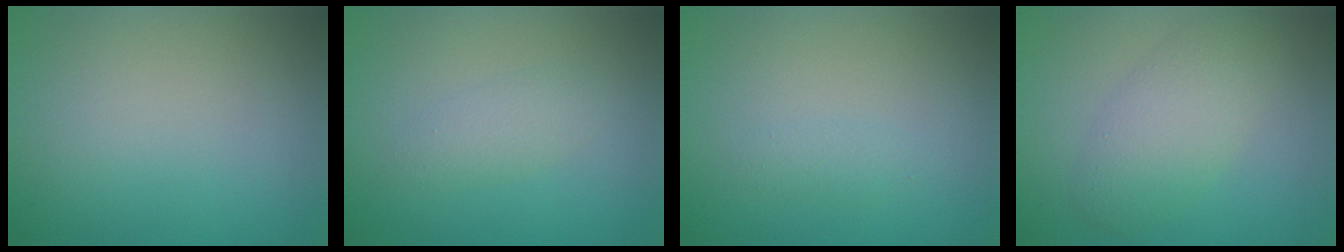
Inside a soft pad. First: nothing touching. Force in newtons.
{"total": 1.8, "press": 1.8, "slide": 0.0}
{"total": 0.8, "press": 0.8, "slide": 0.0}
{"total": 4.4, "press": 4.4, "slide": 0.4}